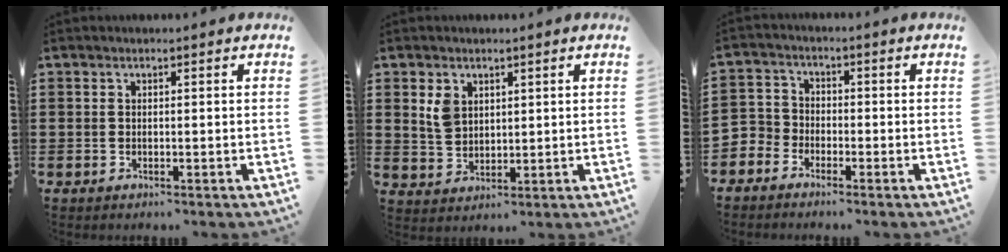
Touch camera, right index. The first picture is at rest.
{"total": 3.7, "force": [1.8, 2.7, 1.8], "torque": [-0.045, 0.009, 0.034]}
{"total": 3.3, "force": [-2.8, 1.7, -0.2], "torque": [-0.024, -0.001, -0.067]}